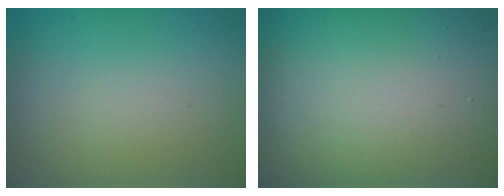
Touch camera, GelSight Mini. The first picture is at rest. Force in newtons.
{"total": 23.9, "press": 23.9, "slide": 1.2}